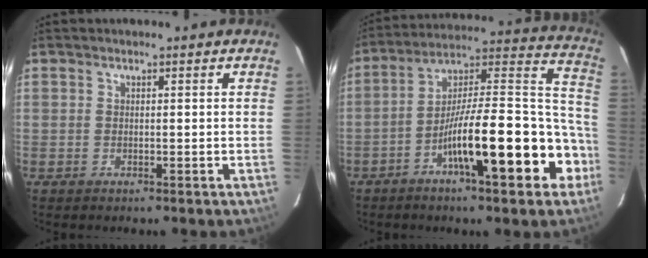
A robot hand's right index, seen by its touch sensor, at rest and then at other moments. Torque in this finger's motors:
{"motor_torque": [1.28, -0.86, 1.00, 0.21]}